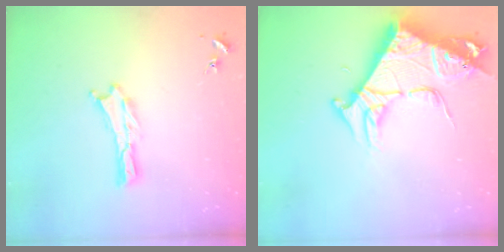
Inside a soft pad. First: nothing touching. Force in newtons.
{"total": 10.0, "press": 9.9, "slide": 1.3}